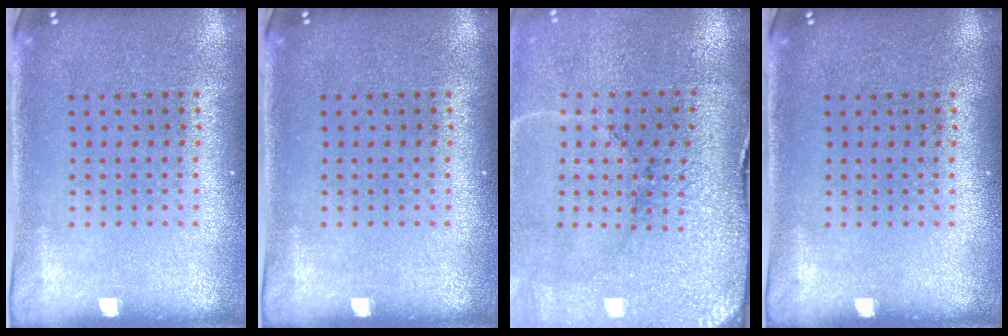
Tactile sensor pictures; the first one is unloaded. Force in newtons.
{"total": 0.0}
{"total": 3.5, "press": 3.5, "slide": 0.4}
{"total": 0.0}